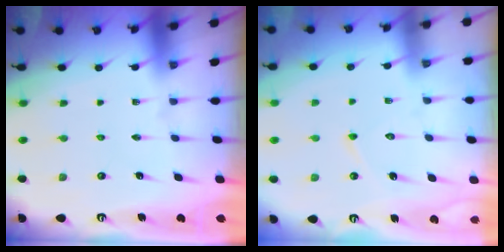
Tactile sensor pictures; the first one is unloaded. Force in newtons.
{"total": 5.4, "press": 5.4, "slide": 0.4}